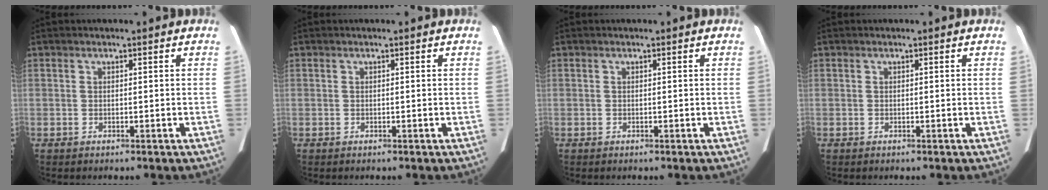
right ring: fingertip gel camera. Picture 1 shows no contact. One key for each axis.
{"total": 0.0}
{"total": 0.0}
{"total": 0.0}